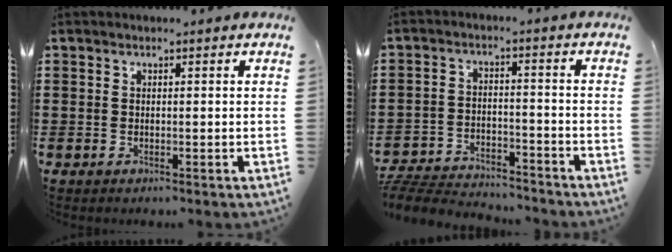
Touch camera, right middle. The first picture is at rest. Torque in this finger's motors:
{"motor_torque": [0.35, 0.03, 0.62, 0.15]}